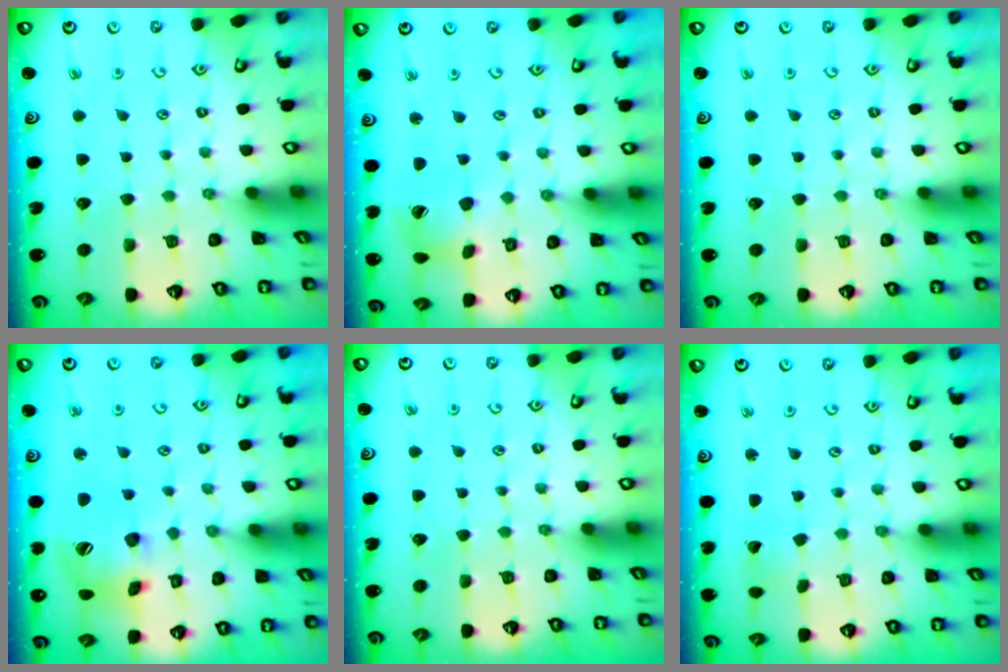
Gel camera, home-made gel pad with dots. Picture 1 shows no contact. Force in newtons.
{"total": 7.7, "press": 7.6, "slide": 1.0}
{"total": 0.0}
{"total": 16.4, "press": 16.2, "slide": 2.2}
{"total": 0.0}
{"total": 0.5, "press": 0.5, "slide": 0.0}